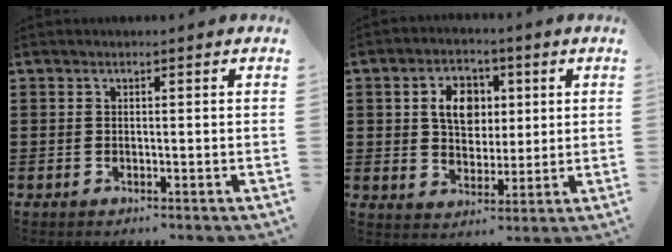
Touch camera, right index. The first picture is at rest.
{"total": 6.5, "force": [1.6, 4.7, 4.1], "torque": [-0.081, 0.012, 0.021]}